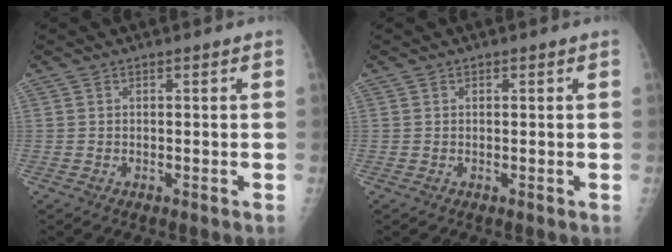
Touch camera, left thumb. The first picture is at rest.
{"total": 0.0}